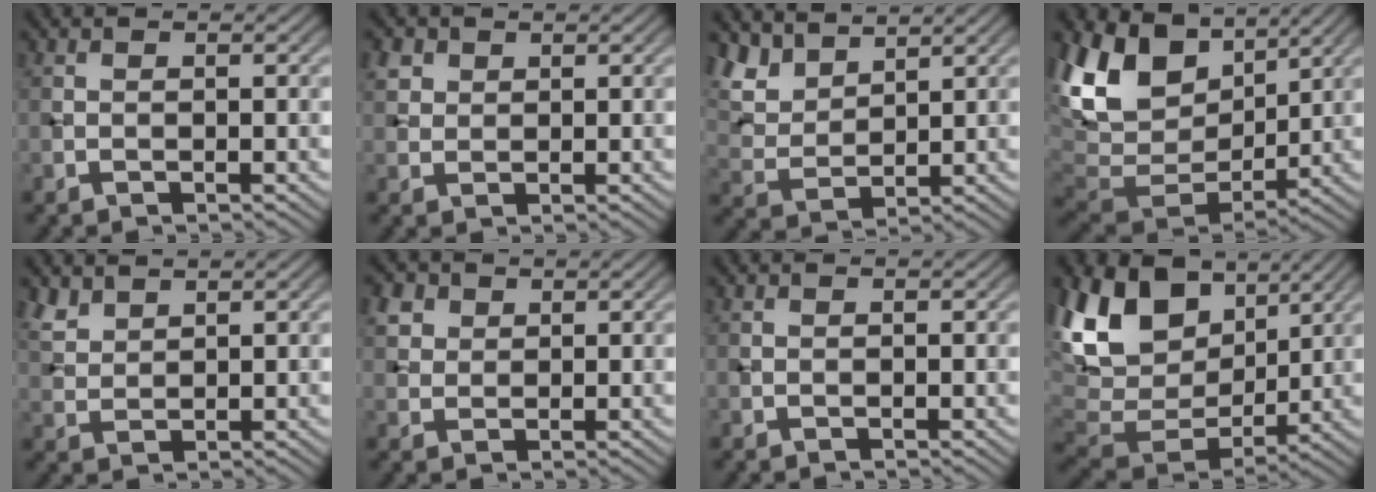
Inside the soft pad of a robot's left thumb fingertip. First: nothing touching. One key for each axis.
{"total": 2.4, "fx": 1.3, "fy": 1.9, "fz": 0.8, "tx": -0.026, "ty": 0.001, "tz": 0.027}
{"total": 6.9, "fx": 5.6, "fy": 2.8, "fz": 2.8, "tx": -0.082, "ty": 0.005, "tz": 0.117}
{"total": 14.5, "fx": 6.3, "fy": 9.1, "fz": 9.3, "tx": -0.234, "ty": 0.022, "tz": 0.124}
{"total": 3.1, "fx": 2.5, "fy": 1.3, "fz": 1.3, "tx": -0.038, "ty": 0.004, "tz": 0.061}
{"total": 3.4, "fx": 1.8, "fy": 2.6, "fz": 1.3, "tx": -0.042, "ty": -0.001, "tz": 0.042}
{"total": 0.0}
{"total": 16.2, "fx": 6.9, "fy": 10.3, "fz": 10.4, "tx": -0.252, "ty": 0.021, "tz": 0.138}